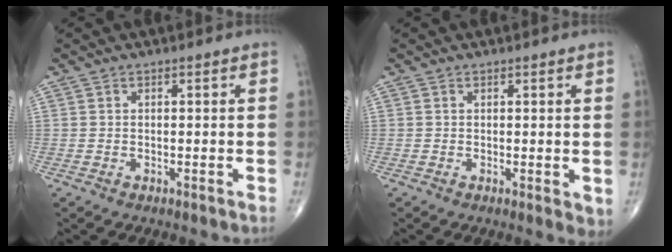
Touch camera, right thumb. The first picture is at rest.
{"total": 2.4, "force": [0.1, 0.9, 2.2], "torque": [-0.030, -0.009, 0.002]}